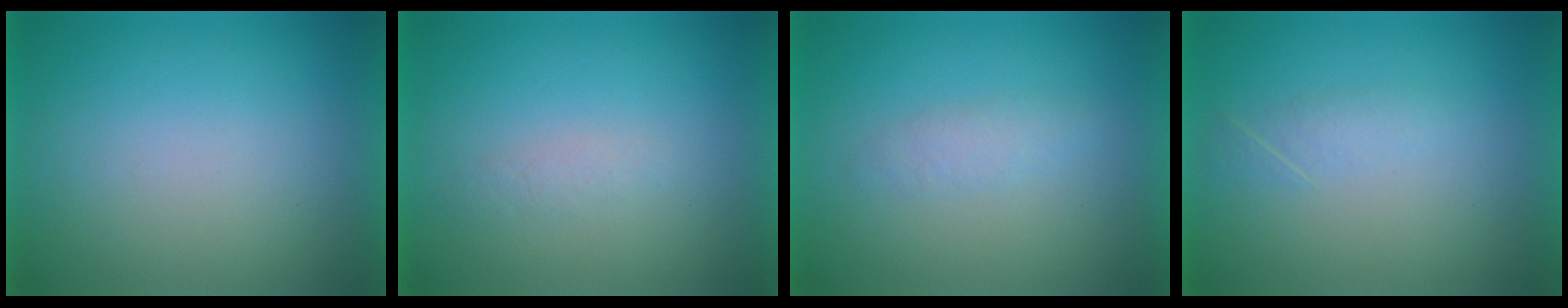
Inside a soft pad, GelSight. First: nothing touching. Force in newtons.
{"total": 1.3}
{"total": 1.9}
{"total": 1.8}